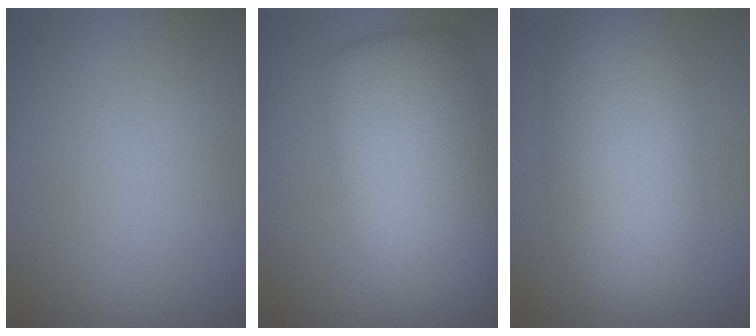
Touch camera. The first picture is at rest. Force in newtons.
{"total": 11.0, "press": 11.0, "slide": 0.6}
{"total": 8.4, "press": 8.3, "slide": 0.4}